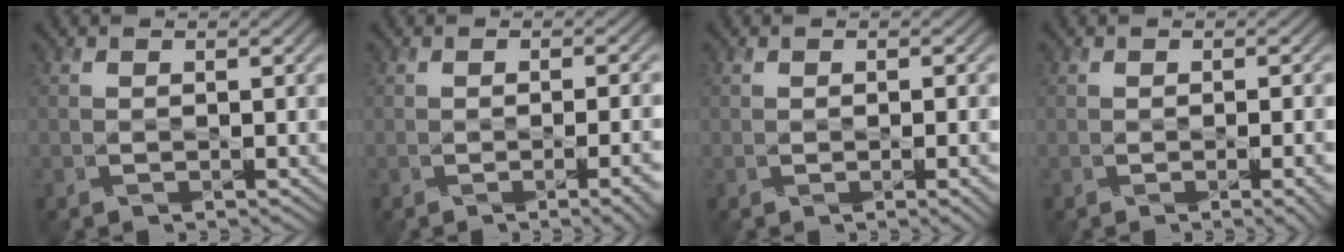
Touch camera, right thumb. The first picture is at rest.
{"total": 5.0, "force": [-1.4, 1.6, 4.6], "torque": [-0.051, -0.006, -0.011]}
{"total": 2.5, "force": [-0.5, 0.6, 2.4], "torque": [-0.034, -0.002, -0.004]}
{"total": 3.5, "force": [-0.8, 0.9, 3.2], "torque": [-0.041, -0.006, -0.006]}